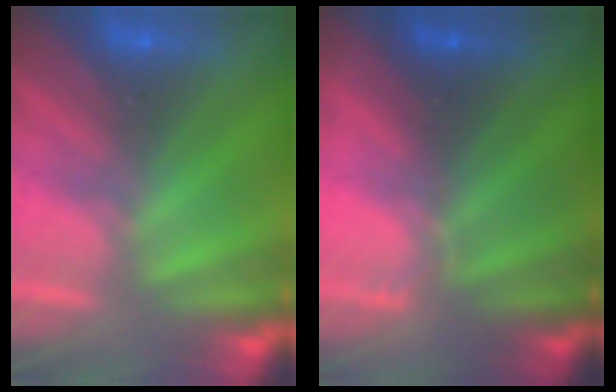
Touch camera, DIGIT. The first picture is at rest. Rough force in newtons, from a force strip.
{"total": 1.6}